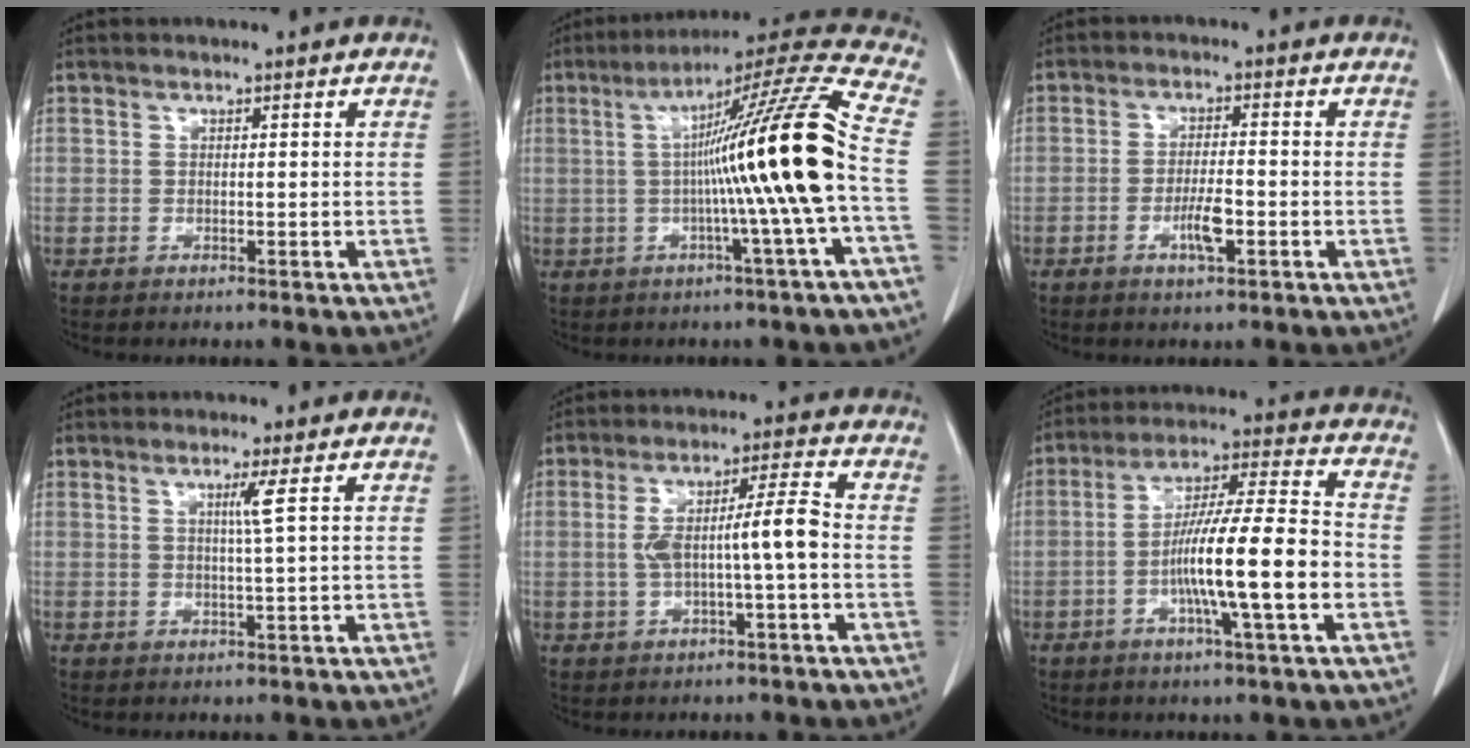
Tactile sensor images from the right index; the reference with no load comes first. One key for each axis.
{"total": 18.3, "fx": -1.0, "fy": -2.1, "fz": 18.1, "tx": -0.264, "ty": 0.017, "tz": -0.026}
{"total": 4.0, "fx": -1.5, "fy": 0.7, "fz": 3.7, "tx": -0.067, "ty": 0.000, "tz": -0.024}
{"total": 2.2, "fx": 0.8, "fy": -0.9, "fz": 1.9, "tx": -0.036, "ty": -0.005, "tz": 0.016}
{"total": 7.3, "fx": -0.7, "fy": 0.2, "fz": 7.3, "tx": -0.133, "ty": 0.022, "tz": -0.006}
{"total": 14.2, "fx": -3.6, "fy": 0.1, "fz": 13.8, "tx": -0.239, "ty": 0.005, "tz": -0.062}